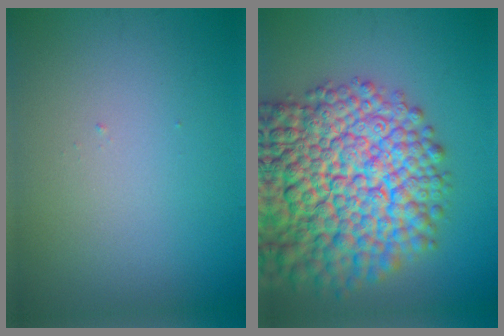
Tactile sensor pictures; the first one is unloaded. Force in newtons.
{"total": 16.3, "press": 16.3, "slide": 0.7}